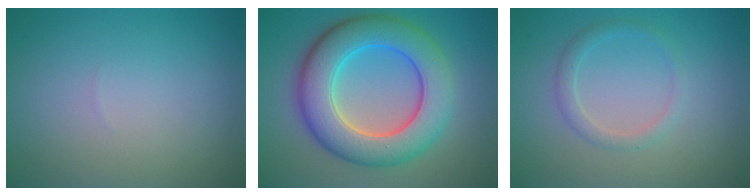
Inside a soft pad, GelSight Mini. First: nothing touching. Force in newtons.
{"total": 9.4, "press": 9.4, "slide": 0.5}
{"total": 1.7, "press": 1.7, "slide": 0.0}